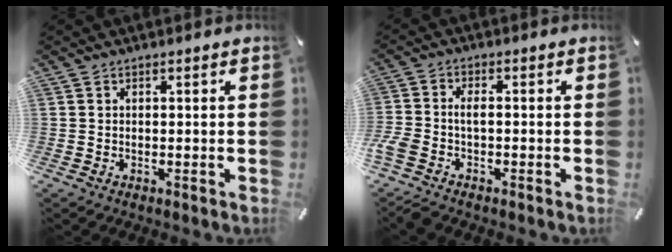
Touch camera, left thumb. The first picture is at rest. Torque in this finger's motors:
{"motor_torque": [0.02, 0.15, 0.66, 0.63, 0.26]}